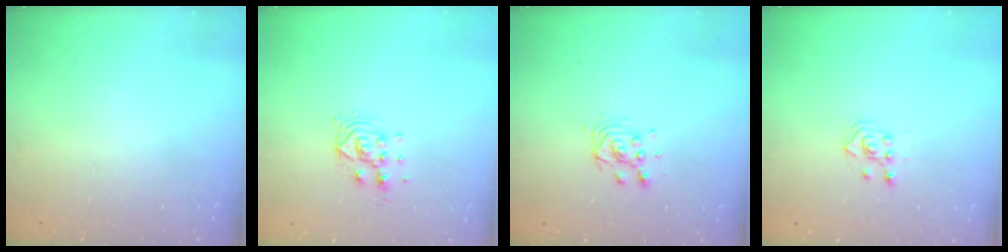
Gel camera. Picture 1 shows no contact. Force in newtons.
{"total": 7.2, "press": 7.2, "slide": 0.6}
{"total": 4.7, "press": 4.7, "slide": 0.4}
{"total": 2.6, "press": 2.4, "slide": 1.0}